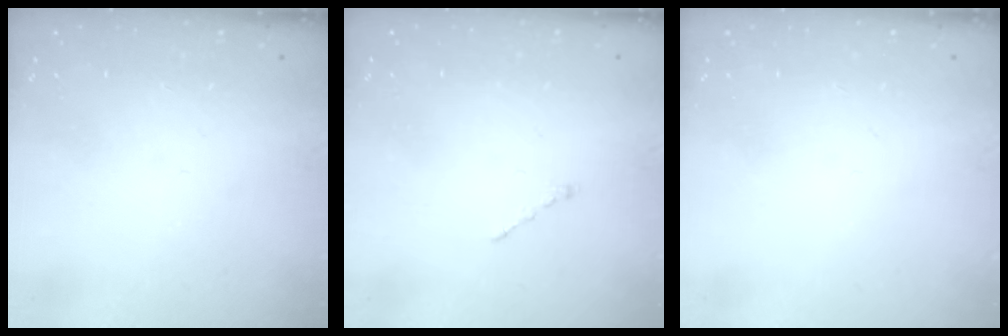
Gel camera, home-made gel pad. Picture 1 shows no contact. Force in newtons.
{"total": 1.0, "press": 0.9, "slide": 0.3}
{"total": 0.0}